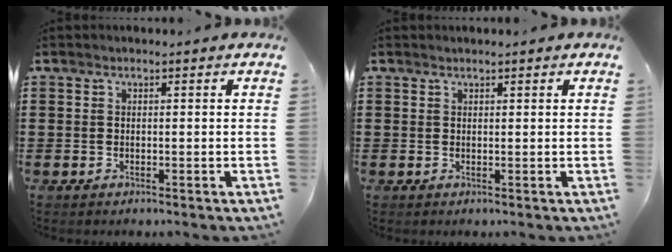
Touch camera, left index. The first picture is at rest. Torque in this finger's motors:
{"motor_torque": [0.19, 0.23, -0.03, -0.01]}